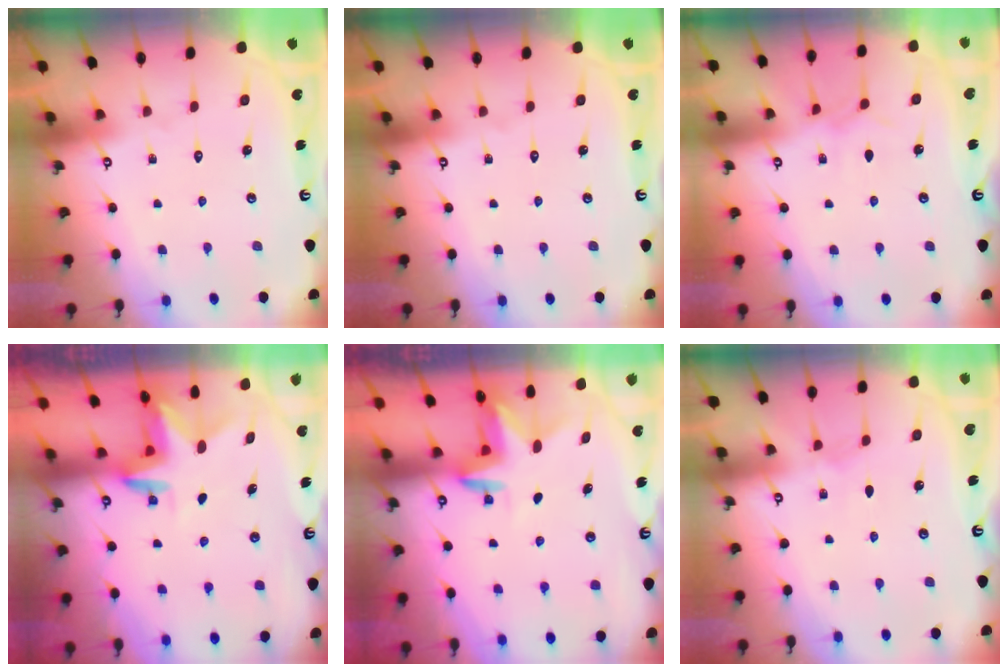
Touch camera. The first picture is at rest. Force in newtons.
{"total": 0.0}
{"total": 3.9, "press": 3.9, "slide": 0.5}
{"total": 3.0, "press": 3.0, "slide": 0.2}
{"total": 3.2, "press": 3.2, "slide": 0.3}
{"total": 2.9, "press": 2.9, "slide": 0.4}